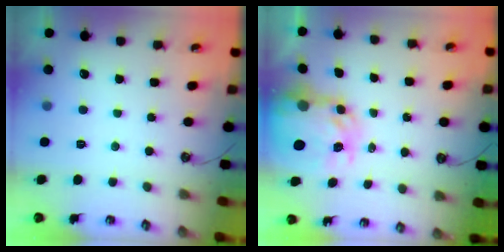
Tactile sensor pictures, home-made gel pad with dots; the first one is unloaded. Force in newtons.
{"total": 7.8, "press": 7.7, "slide": 0.8}